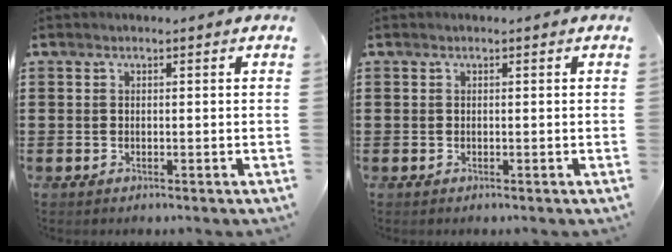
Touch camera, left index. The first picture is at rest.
{"total": 0.0}